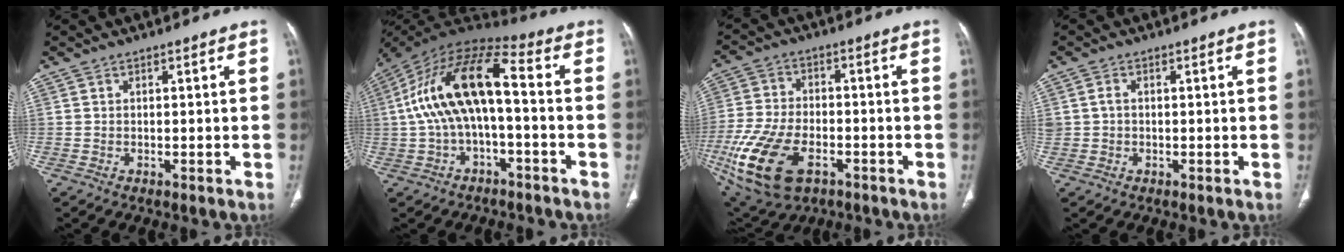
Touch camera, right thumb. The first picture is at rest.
{"total": 16.5, "force": [-0.5, 7.2, 14.9], "torque": [-0.291, 0.059, -0.015]}
{"total": 18.5, "force": [-7.3, 10.5, 13.5], "torque": [-0.291, 0.007, -0.121]}
{"total": 1.9, "force": [0.1, 1.5, 1.2], "torque": [-0.025, 0.006, 0.004]}